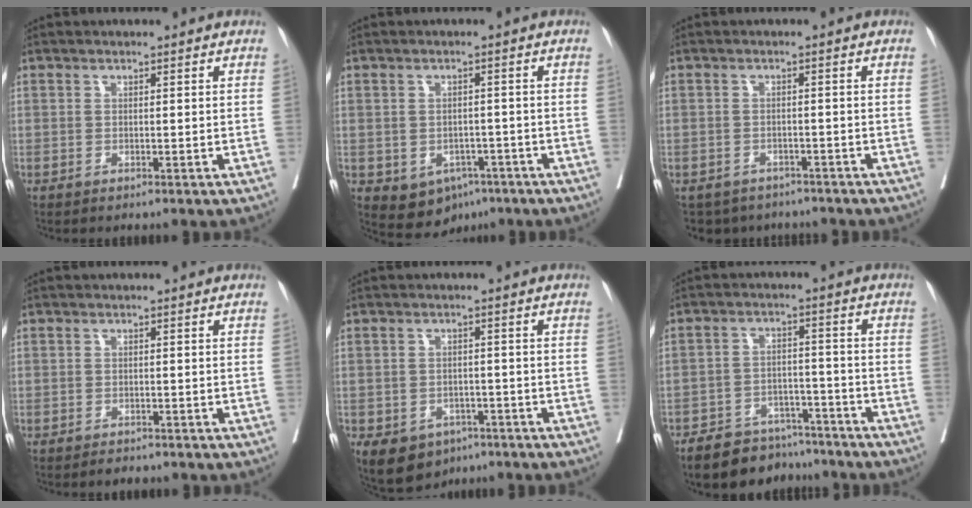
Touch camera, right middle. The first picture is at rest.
{"total": 6.5, "force": [-3.2, 4.8, 3.0], "torque": [-0.039, 0.007, -0.035]}
{"total": 6.8, "force": [-5.9, 3.3, 0.7], "torque": [-0.008, 0.005, -0.073]}
{"total": 1.4, "force": [-1.2, 0.6, 0.4], "torque": [-0.011, -0.003, -0.016]}
{"total": 9.1, "force": [-5.1, 6.7, 3.5], "torque": [-0.079, 0.001, -0.068]}
{"total": 10.1, "force": [-8.8, 4.5, 2.1], "torque": [-0.020, 0.014, -0.136]}